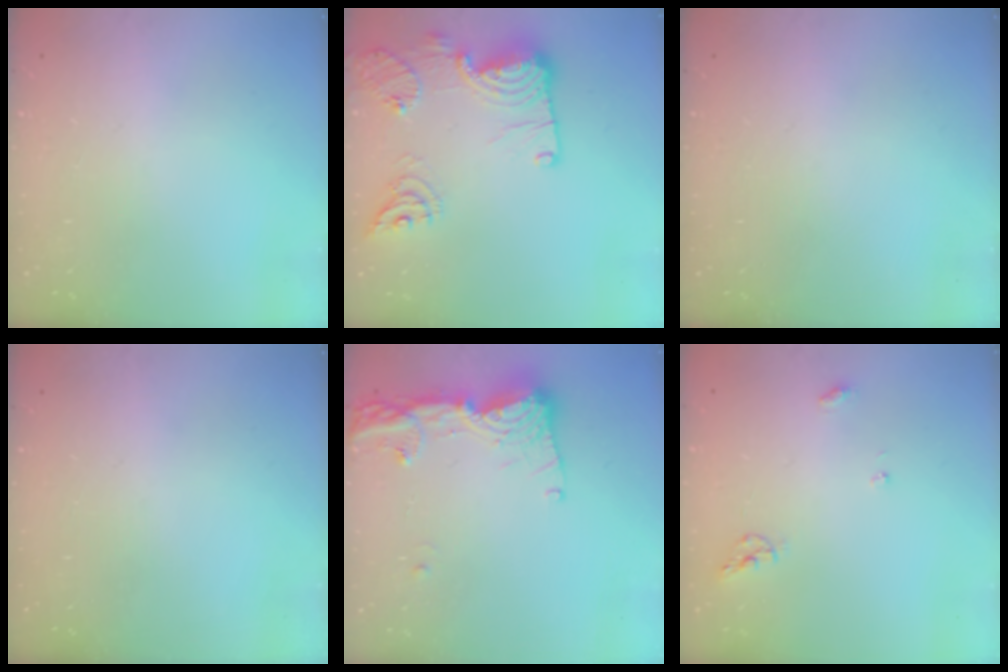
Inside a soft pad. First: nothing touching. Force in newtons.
{"total": 19.1, "press": 18.3, "slide": 5.5}
{"total": 0.0}
{"total": 0.0}
{"total": 14.5, "press": 14.4, "slide": 1.7}
{"total": 5.9, "press": 5.9, "slide": 0.6}